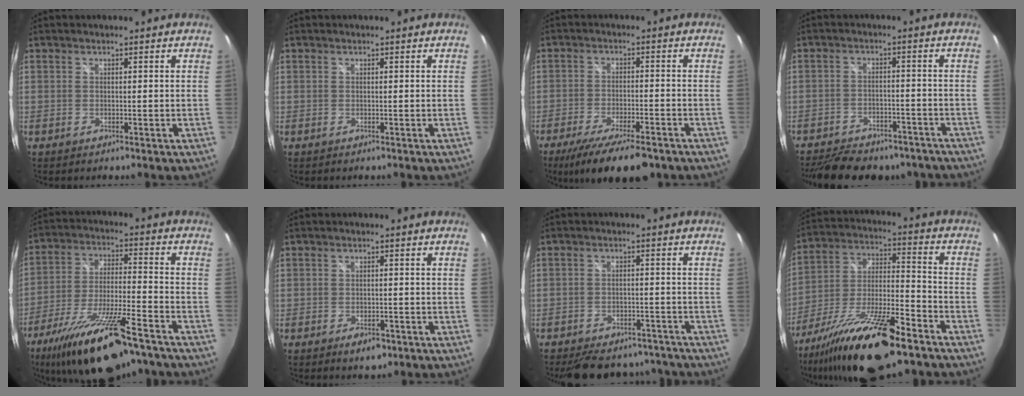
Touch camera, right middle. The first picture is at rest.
{"total": 0.0}
{"total": 13.5, "force": [-10.0, 3.5, 8.3], "torque": [-0.169, -0.039, -0.159]}
{"total": 18.4, "force": [-14.9, 7.3, 7.9], "torque": [-0.169, -0.010, -0.194]}
{"total": 20.6, "force": [-15.1, 4.7, 13.3], "torque": [-0.258, -0.039, -0.252]}
{"total": 3.6, "force": [-2.2, 1.9, 2.3], "torque": [-0.045, -0.008, -0.031]}
{"total": 14.4, "force": [-12.0, 6.1, 5.0], "torque": [-0.114, 0.012, -0.148]}
{"total": 22.5, "force": [-14.9, 6.0, 15.8], "torque": [-0.293, -0.034, -0.255]}